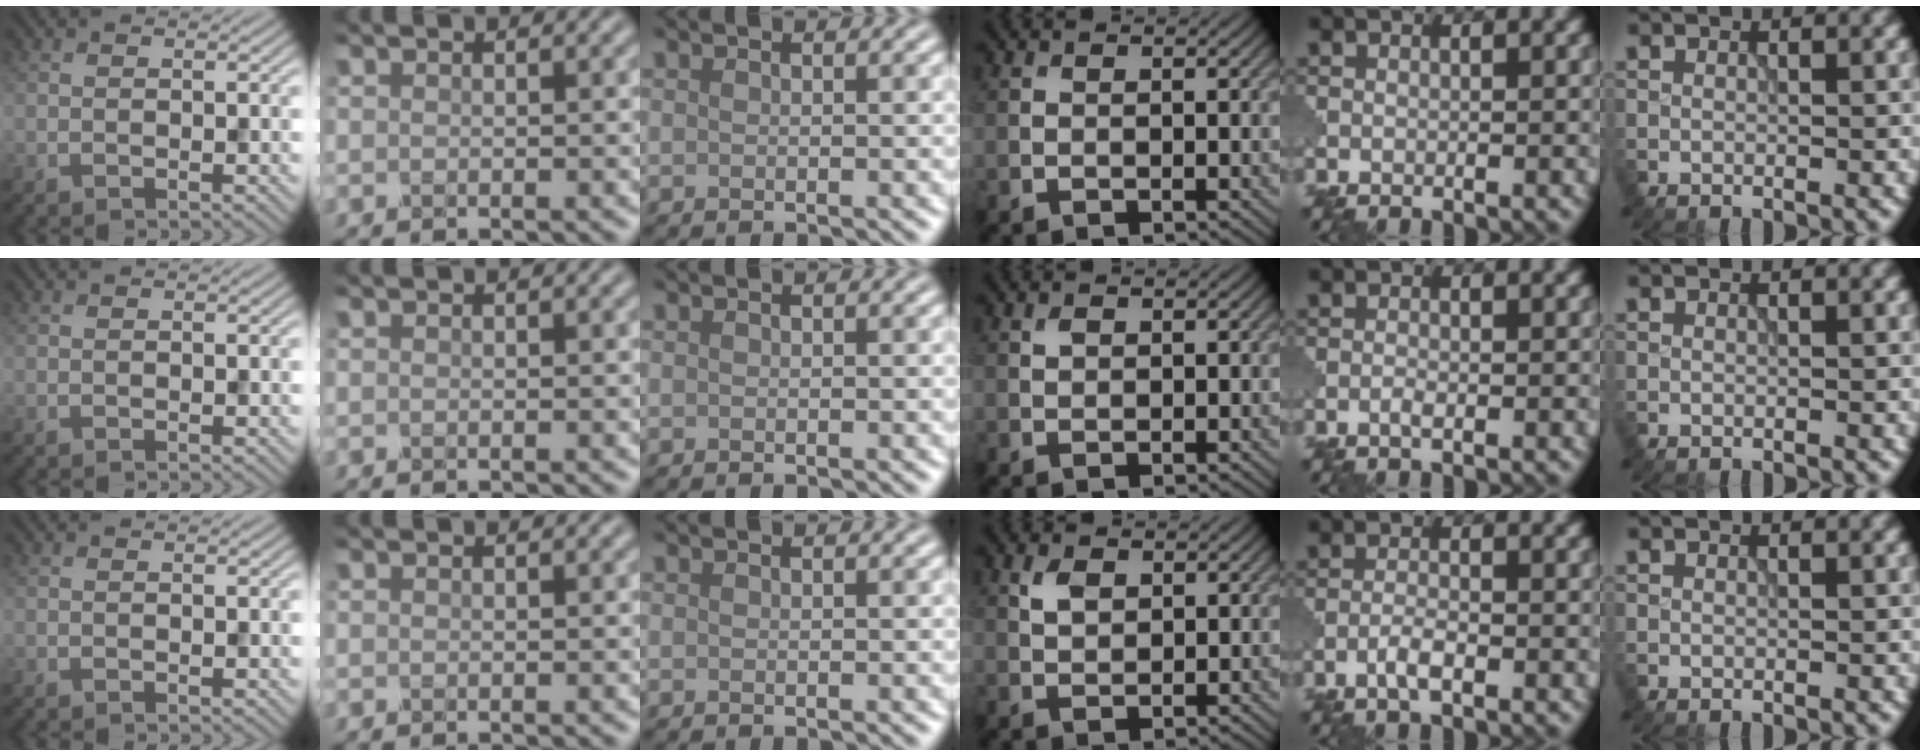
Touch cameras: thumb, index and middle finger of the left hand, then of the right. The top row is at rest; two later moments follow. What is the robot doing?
{"motion": "squeeze", "object": "clothespin"}